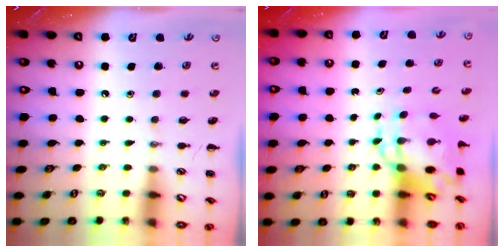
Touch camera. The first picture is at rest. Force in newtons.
{"total": 6.8, "press": 6.5, "slide": 2.1}